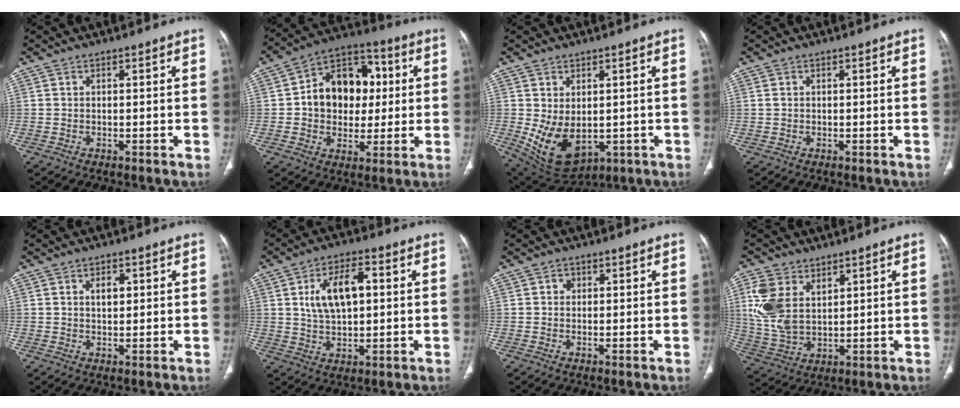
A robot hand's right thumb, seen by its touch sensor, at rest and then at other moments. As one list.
[{"total": 16.0, "force": [1.6, 12.0, 10.5], "torque": [-0.109, 0.022, 0.020]}, {"total": 10.8, "force": [-1.2, 6.8, 8.4], "torque": [-0.137, -0.009, 0.012]}, {"total": 0.7, "force": [0.2, 0.6, 0.4], "torque": [-0.005, 0.004, 0.005]}, {"total": 2.9, "force": [0.9, 1.8, 2.1], "torque": [-0.022, -0.001, 0.014]}, {"total": 10.7, "force": [2.0, 5.7, 8.8], "torque": [-0.146, 0.008, 0.038]}, {"total": 1.1, "force": [0.2, 1.0, 0.4], "torque": [0.000, 0.003, 0.001]}, {"total": 11.1, "force": [4.2, 7.1, 7.4], "torque": [-0.150, -0.012, 0.094]}]